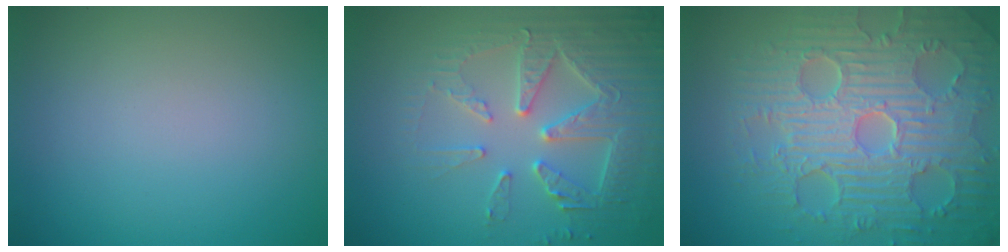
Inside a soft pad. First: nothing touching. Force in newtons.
{"total": 5.4, "press": 5.0, "slide": 2.1}
{"total": 9.8, "press": 6.8, "slide": 7.1}